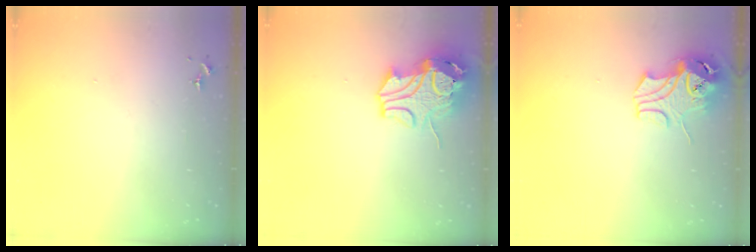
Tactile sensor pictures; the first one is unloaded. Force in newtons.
{"total": 12.8, "press": 12.7, "slide": 1.8}
{"total": 9.8, "press": 9.7, "slide": 1.6}